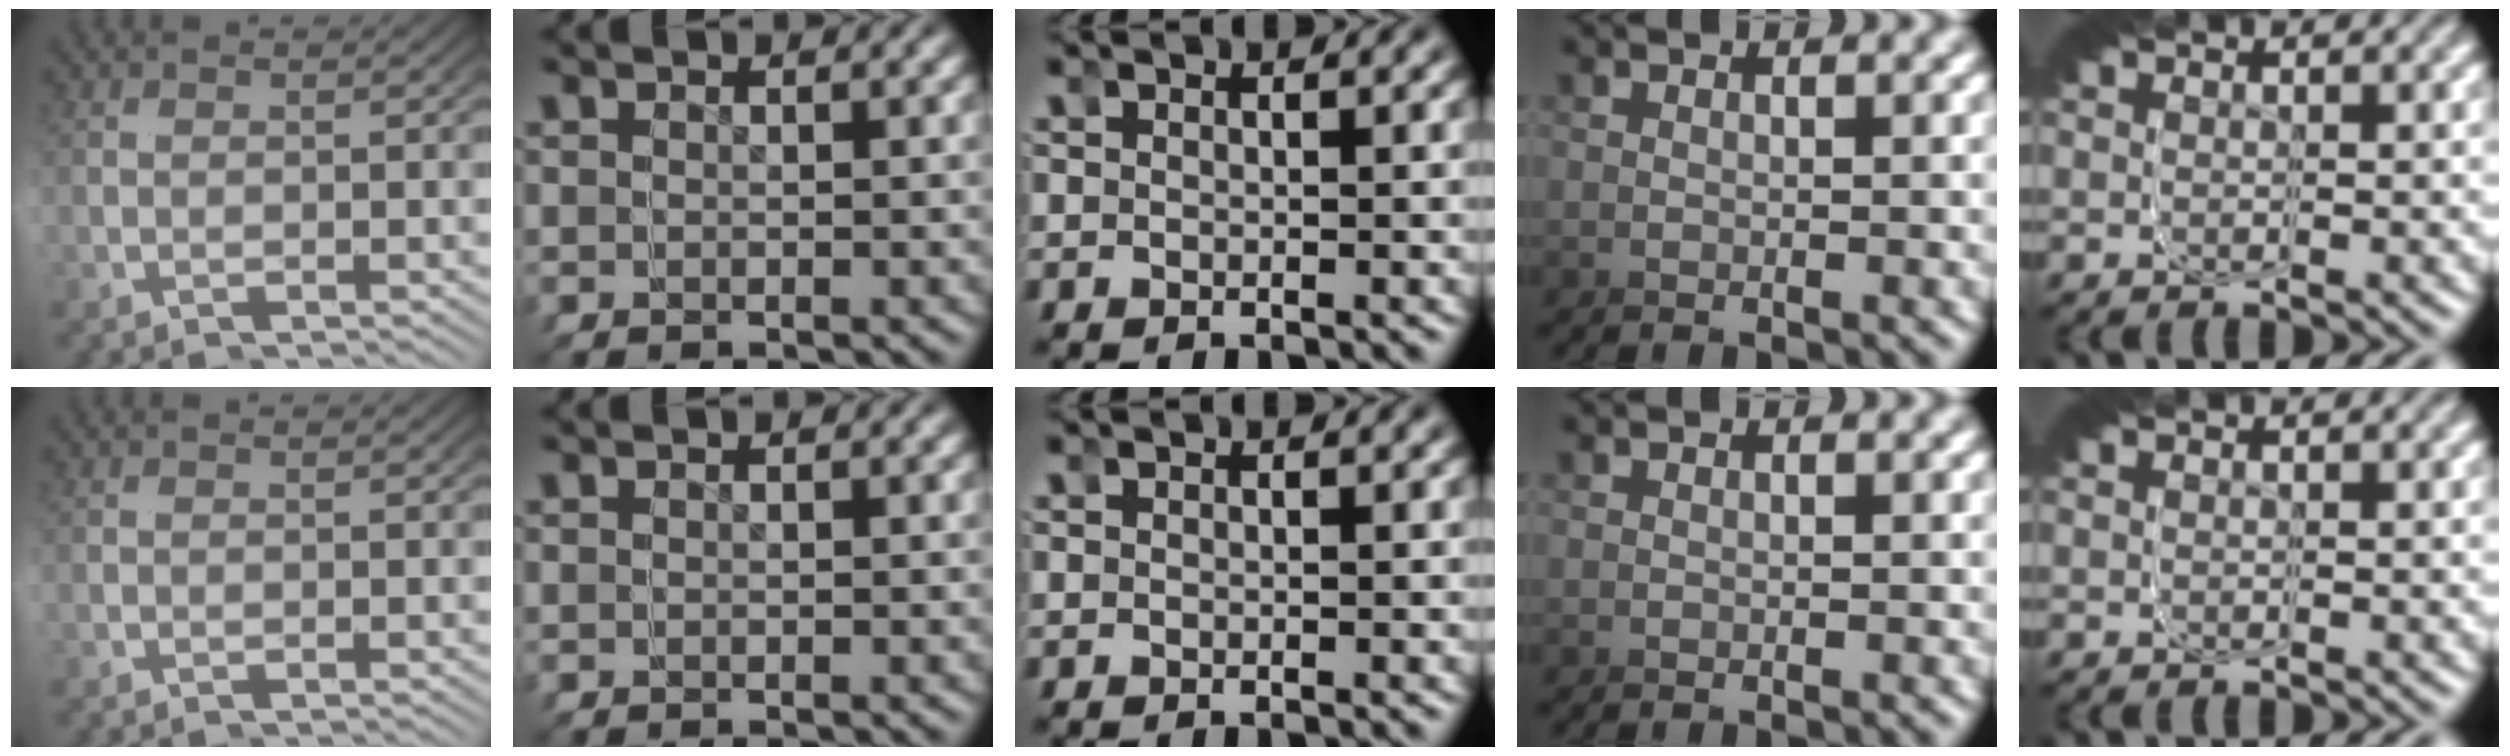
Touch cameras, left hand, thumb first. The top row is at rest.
{}